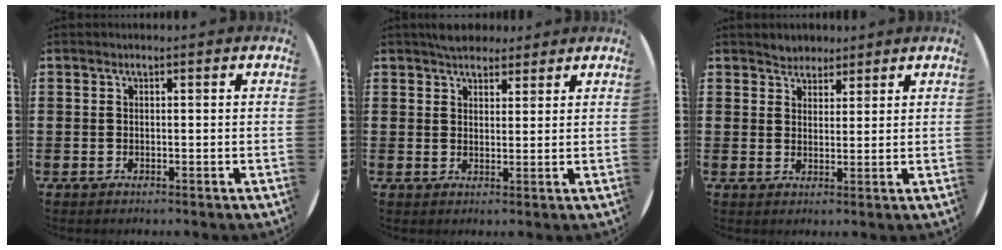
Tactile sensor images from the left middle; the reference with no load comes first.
{"total": 3.6, "force": [3.3, 1.5, 0.3], "torque": [-0.006, -0.004, 0.062]}
{"total": 2.7, "force": [2.4, 1.0, -0.3], "torque": [-0.001, 0.003, 0.048]}